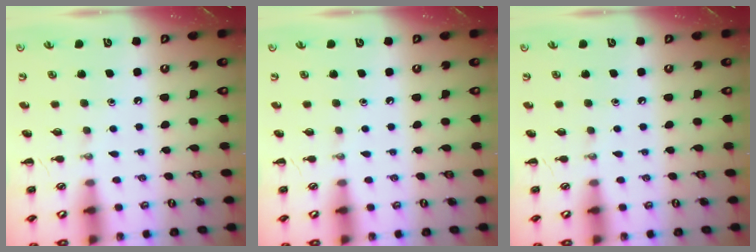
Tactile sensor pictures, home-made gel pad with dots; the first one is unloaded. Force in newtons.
{"total": 0.0}
{"total": 0.0}